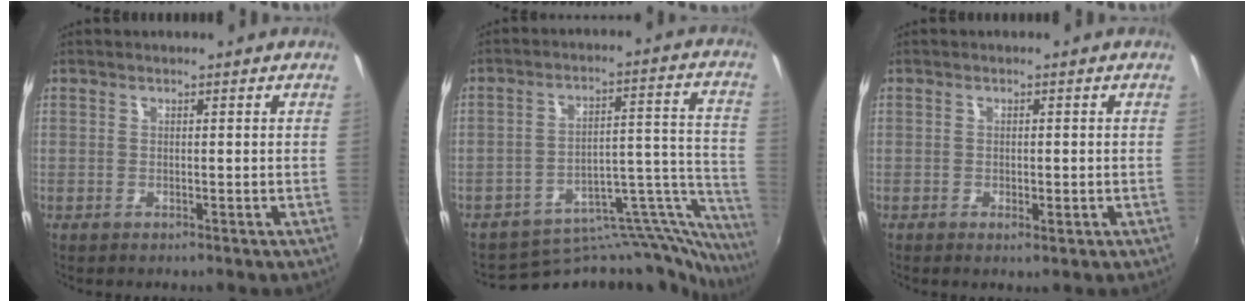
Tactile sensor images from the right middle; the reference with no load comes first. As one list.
[{"total": 18.2, "force": [-17.9, 2.9, 1.6], "torque": [0.006, 0.056, -0.258]}, {"total": 1.2, "force": [-0.2, 0.6, 1.0], "torque": [-0.014, -0.005, -0.006]}]